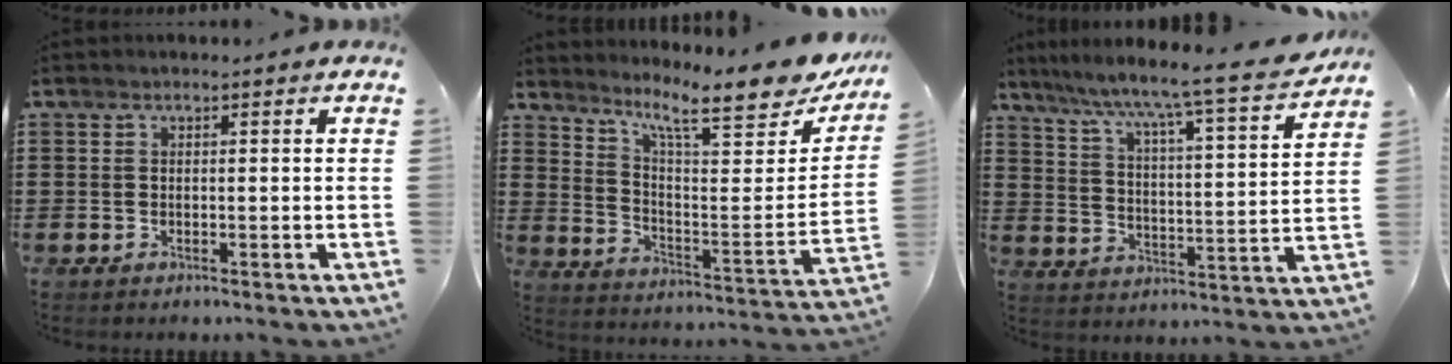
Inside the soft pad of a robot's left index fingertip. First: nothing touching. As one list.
[{"total": 11.3, "force": [8.9, 1.7, 6.7], "torque": [-0.132, -0.063, 0.142]}, {"total": 6.9, "force": [5.9, -0.8, 3.3], "torque": [-0.083, -0.057, 0.087]}]